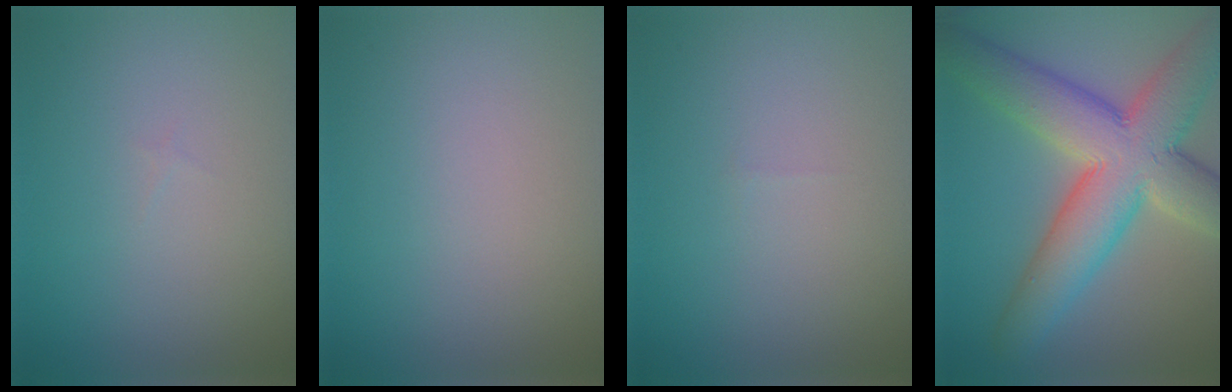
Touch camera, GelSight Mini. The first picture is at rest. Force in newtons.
{"total": 0.0}
{"total": 0.0}
{"total": 11.5, "press": 11.5, "slide": 0.5}